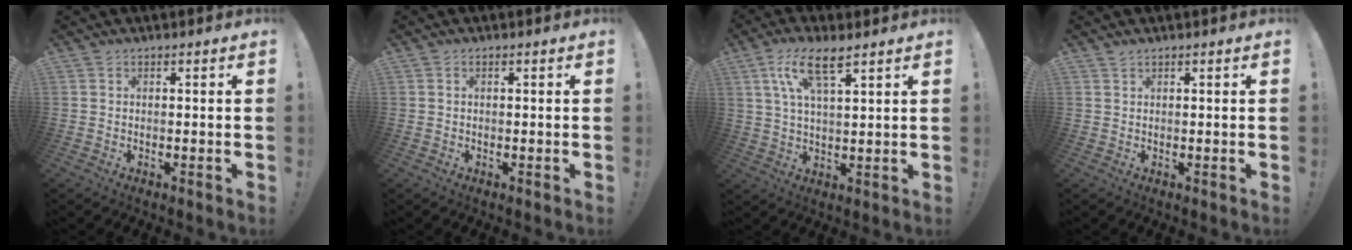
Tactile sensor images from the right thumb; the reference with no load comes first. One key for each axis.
{"total": 0.5, "fx": 0.1, "fy": 0.3, "fz": 0.4, "tx": -0.015, "ty": 0.006, "tz": 0.003}
{"total": 10.6, "fx": 5.7, "fy": 3.6, "fz": 8.2, "tx": -0.157, "ty": -0.006, "tz": 0.104}
{"total": 0.8, "fx": 0.7, "fy": 0.2, "fz": 0.3, "tx": -0.001, "ty": -0.002, "tz": 0.013}